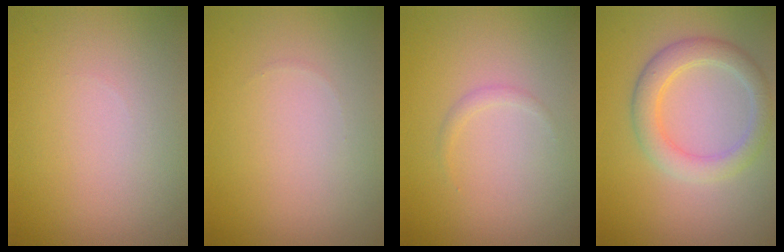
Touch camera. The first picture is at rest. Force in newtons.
{"total": 0.0}
{"total": 0.6, "press": 0.6, "slide": 0.1}
{"total": 3.6, "press": 3.6, "slide": 0.1}